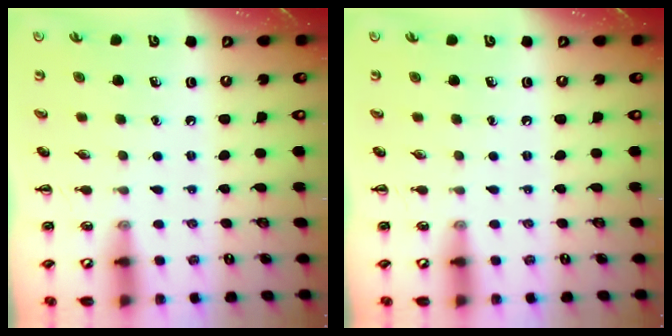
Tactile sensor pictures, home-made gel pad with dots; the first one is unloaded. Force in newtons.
{"total": 0.0}